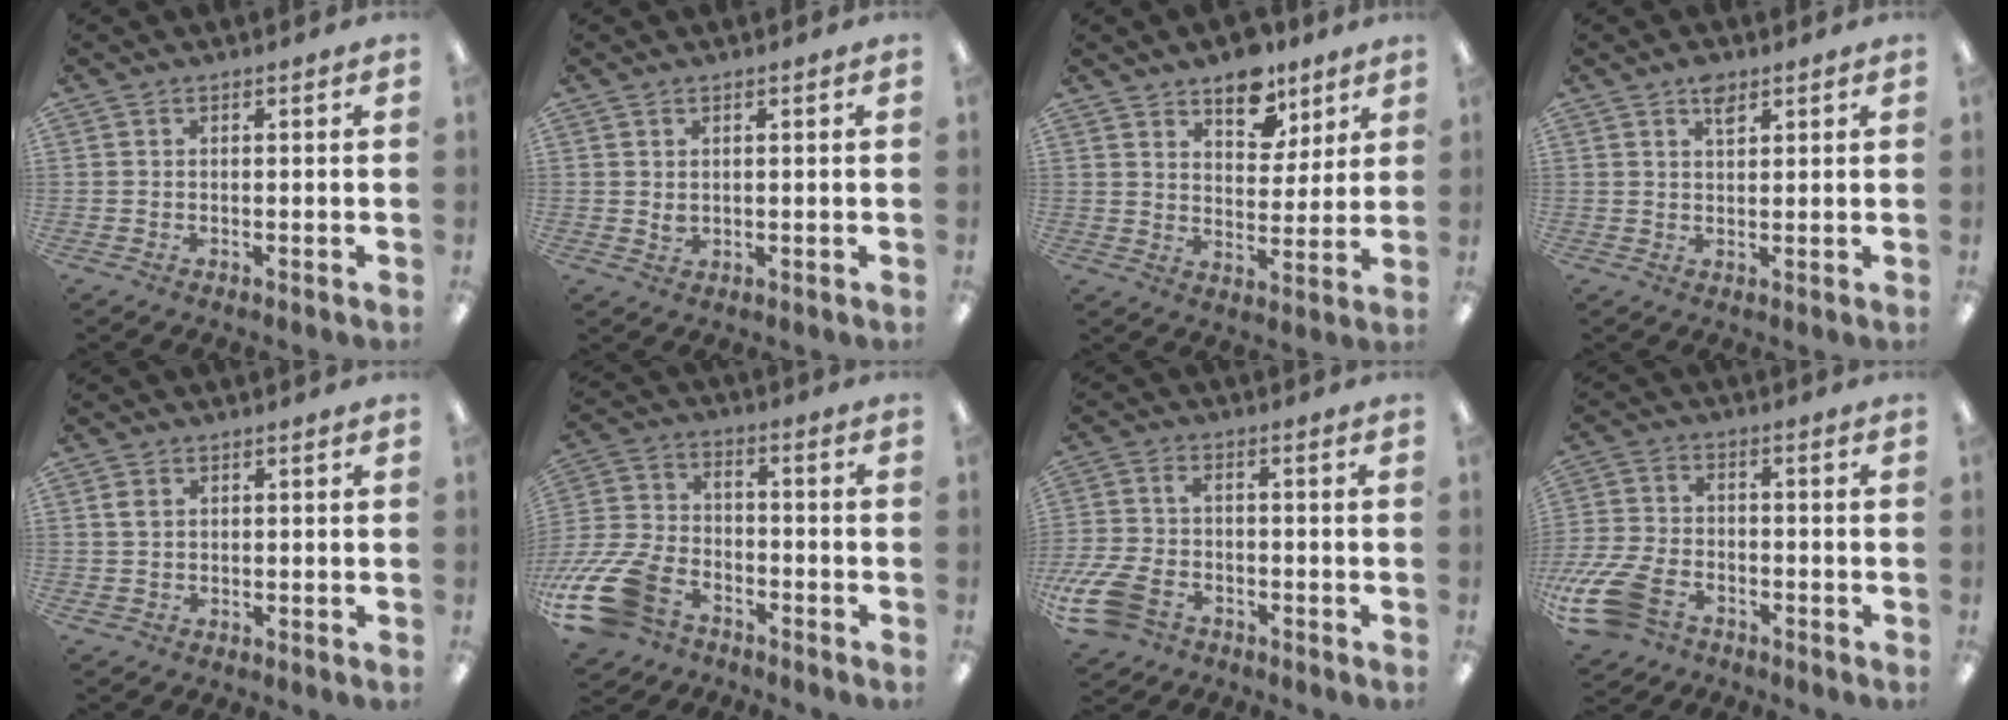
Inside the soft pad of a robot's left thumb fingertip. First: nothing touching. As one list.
[{"total": 1.5, "force": [0.8, 0.9, 0.8], "torque": [-0.011, -0.001, 0.014]}, {"total": 10.1, "force": [7.6, 5.7, 3.6], "torque": [-0.034, -0.048, 0.134]}, {"total": 3.6, "force": [2.3, 1.8, 2.1], "torque": [-0.032, -0.004, 0.038]}, {"total": 2.0, "force": [0.5, 1.6, 1.0], "torque": [-0.023, 0.007, 0.007]}, {"total": 17.3, "force": [-9.8, 10.3, 9.8], "torque": [-0.204, 0.050, -0.170]}, {"total": 9.7, "force": [-4.6, 5.8, 6.2], "torque": [-0.149, 0.010, -0.089]}, {"total": 12.1, "force": [-6.5, 6.9, 7.4], "torque": [-0.160, 0.026, -0.120]}]